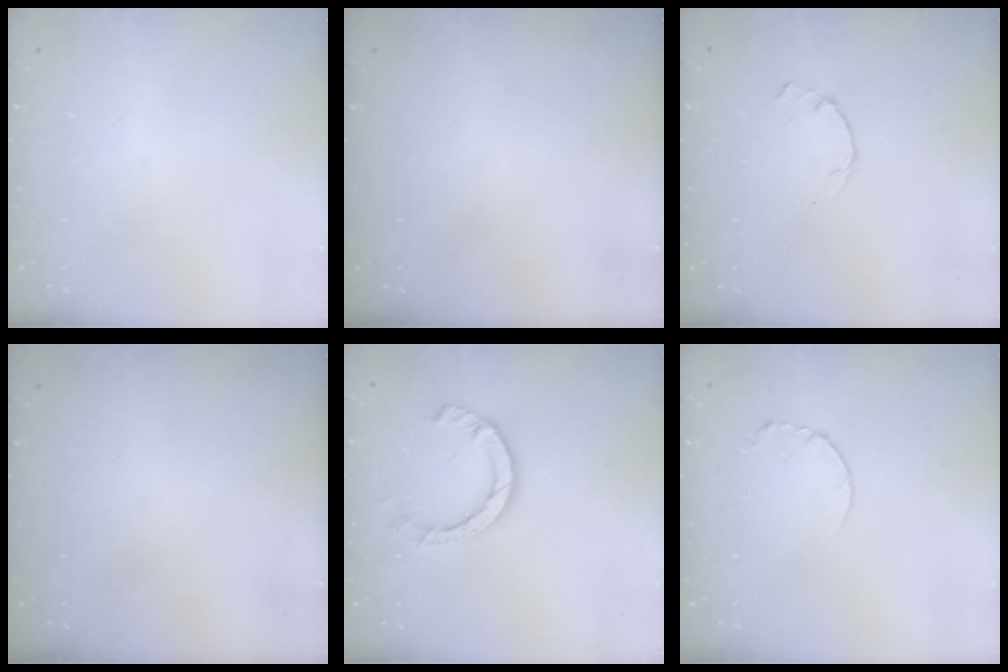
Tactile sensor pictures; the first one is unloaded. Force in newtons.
{"total": 0.0}
{"total": 0.8, "press": 0.7, "slide": 0.2}
{"total": 0.0}
{"total": 7.1, "press": 7.0, "slide": 1.1}
{"total": 3.9, "press": 3.9, "slide": 0.3}